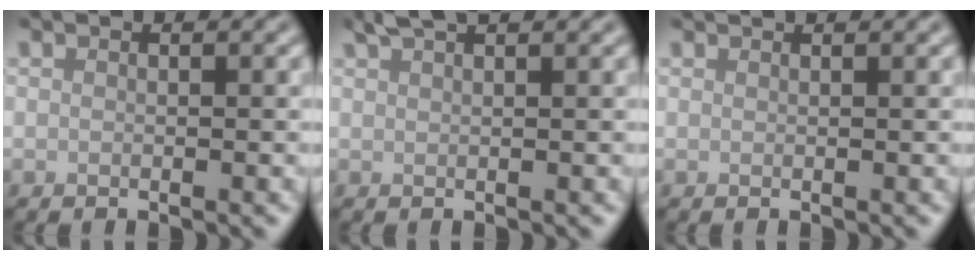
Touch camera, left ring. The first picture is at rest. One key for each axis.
{"total": 2.2, "fx": 1.9, "fy": 0.4, "fz": 1.2, "tx": -0.011, "ty": 0.007, "tz": 0.033}
{"total": 1.2, "fx": 1.1, "fy": 0.2, "fz": 0.4, "tx": -0.007, "ty": -0.002, "tz": 0.009}